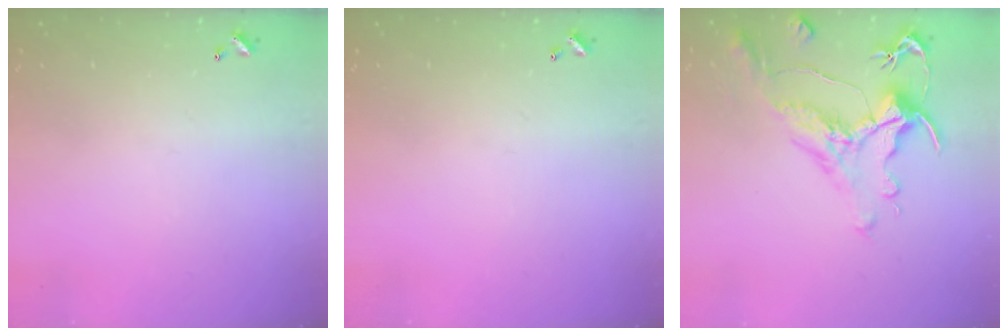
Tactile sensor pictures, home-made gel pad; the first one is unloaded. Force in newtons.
{"total": 0.0}
{"total": 1.5, "press": 0.4, "slide": 1.5}